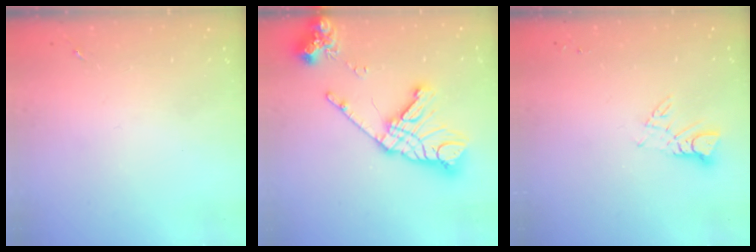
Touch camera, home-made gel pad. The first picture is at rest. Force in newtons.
{"total": 21.3, "press": 21.1, "slide": 2.6}
{"total": 4.6, "press": 4.6, "slide": 0.3}